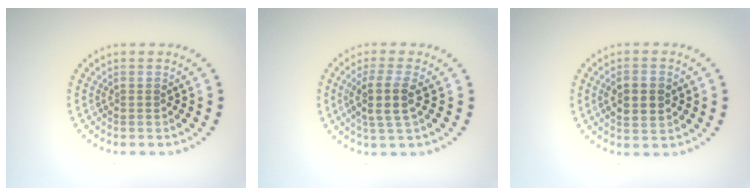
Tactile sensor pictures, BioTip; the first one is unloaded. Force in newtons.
{"total": 2.9, "press": 2.5, "slide": 1.5}
{"total": 2.9, "press": 2.9, "slide": 0.2}